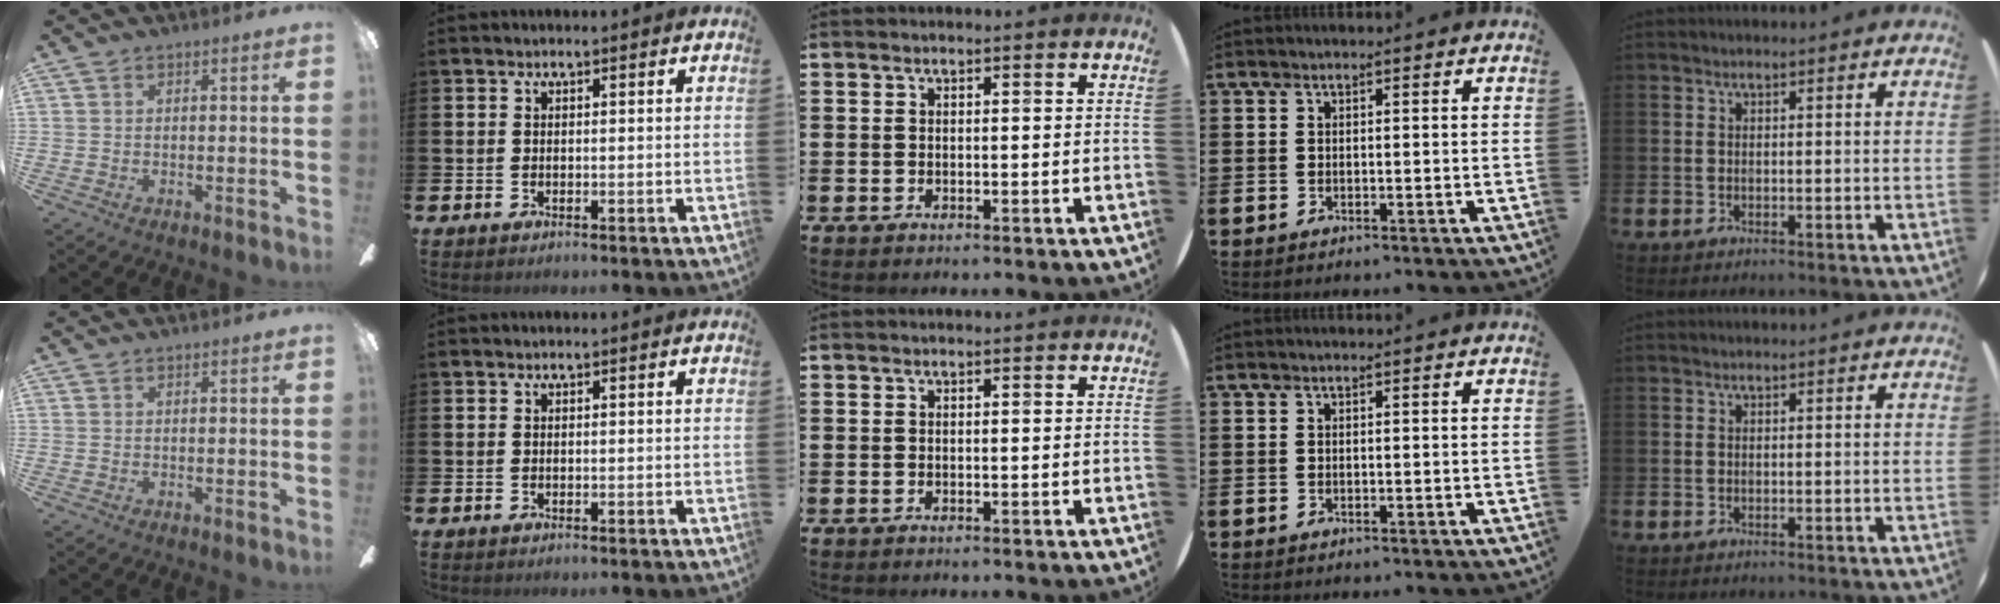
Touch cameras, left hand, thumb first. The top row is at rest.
{}